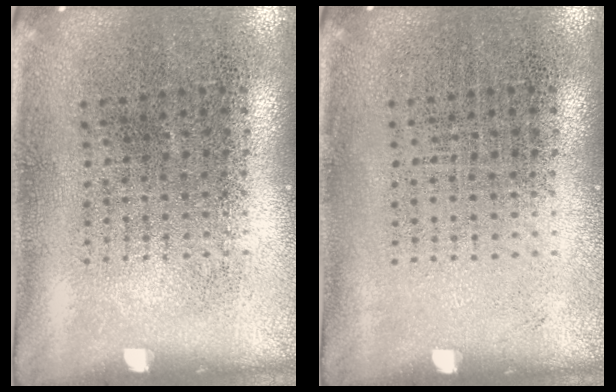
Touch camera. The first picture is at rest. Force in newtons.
{"total": 0.0}